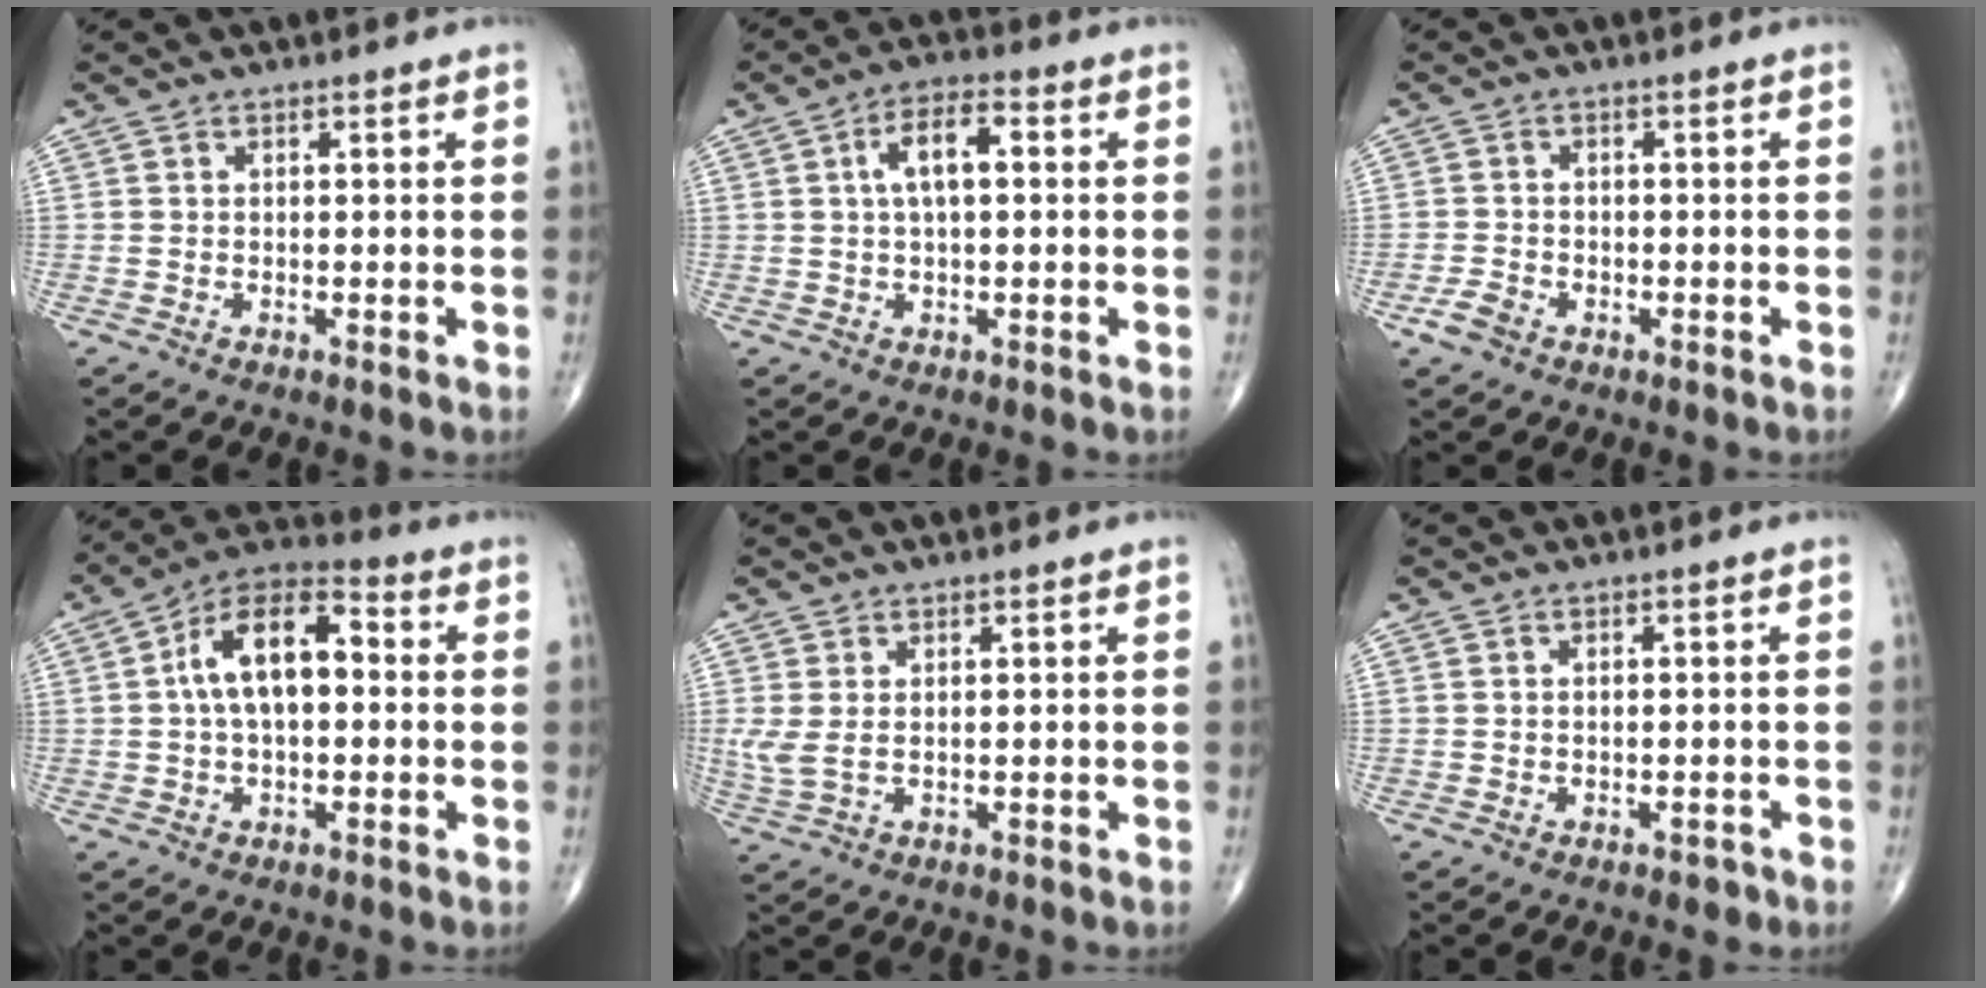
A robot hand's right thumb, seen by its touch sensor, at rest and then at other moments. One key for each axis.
{"total": 7.1, "fx": 1.3, "fy": 3.0, "fz": 6.2, "tx": -0.108, "ty": 0.015, "tz": 0.018}
{"total": 3.1, "fx": -1.6, "fy": 2.2, "fz": 1.6, "tx": -0.031, "ty": 0.009, "tz": -0.030}
{"total": 13.2, "fx": 1.3, "fy": 7.0, "fz": 11.1, "tx": -0.183, "ty": 0.034, "tz": 0.009}
{"total": 3.5, "fx": 0.5, "fy": 1.6, "fz": 3.1, "tx": -0.090, "ty": 0.004, "tz": 0.018}
{"total": 1.1, "fx": -0.7, "fy": 0.6, "fz": 0.5, "tx": -0.006, "ty": 0.006, "tz": -0.008}